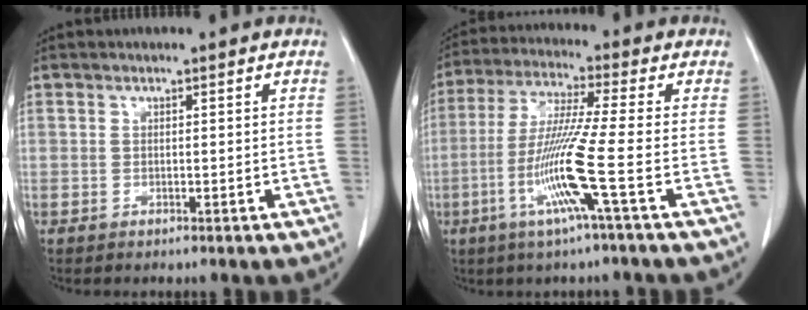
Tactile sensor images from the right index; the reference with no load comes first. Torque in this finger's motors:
{"motor_torque": [1.75, -0.39, 0.89, 0.13]}